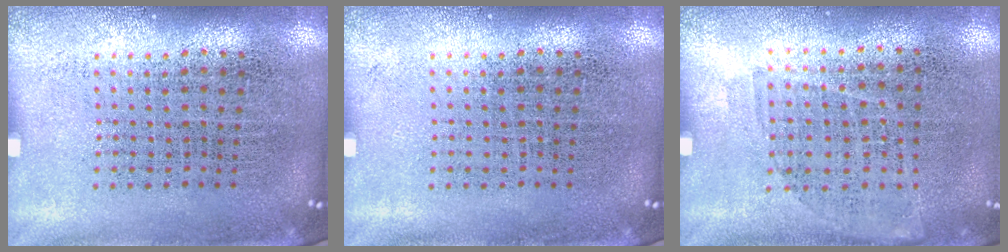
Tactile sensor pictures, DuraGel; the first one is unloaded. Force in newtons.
{"total": 0.0}
{"total": 0.9, "press": 0.8, "slide": 0.5}